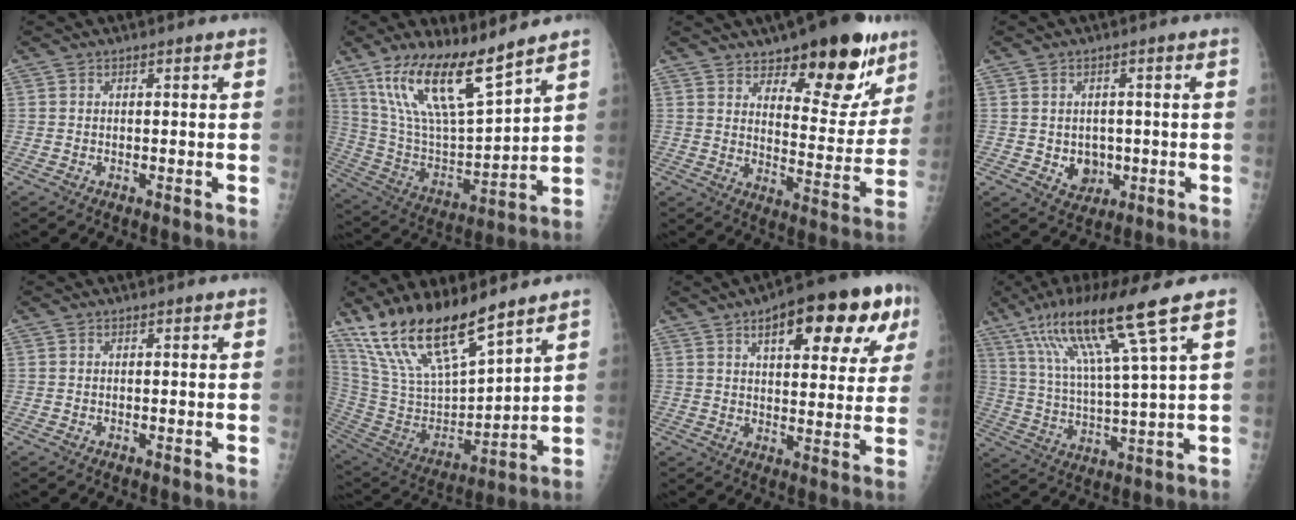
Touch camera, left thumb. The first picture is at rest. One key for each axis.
{"total": 18.2, "fx": 12.5, "fy": 4.4, "fz": 12.4, "tx": -0.216, "ty": -0.061, "tz": 0.249}
{"total": 17.9, "fx": 11.5, "fy": 7.7, "fz": 11.3, "tx": -0.087, "ty": -0.077, "tz": 0.169}
{"total": 4.7, "fx": -0.7, "fy": 4.0, "fz": 2.4, "tx": -0.011, "ty": 0.001, "tz": 0.002}
{"total": 0.0}
{"total": 20.2, "fx": 15.3, "fy": 5.6, "fz": 12.0, "tx": -0.199, "ty": -0.070, "tz": 0.304}
{"total": 20.1, "fx": 9.1, "fy": 7.4, "fz": 16.4, "tx": -0.194, "ty": 0.000, "tz": 0.122}
{"total": 16.2, "fx": 9.3, "fy": 0.2, "fz": 13.3, "tx": -0.251, "ty": -0.029, "tz": 0.172}